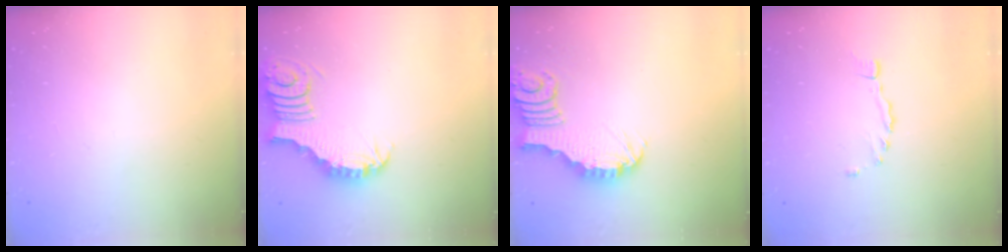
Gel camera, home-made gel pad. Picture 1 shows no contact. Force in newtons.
{"total": 3.8, "press": 3.7, "slide": 0.5}
{"total": 3.2, "press": 3.2, "slide": 0.2}
{"total": 1.3, "press": 1.3, "slide": 0.3}